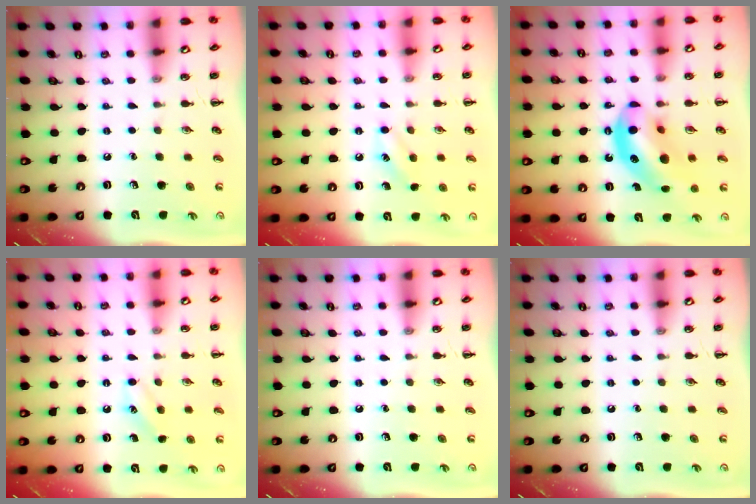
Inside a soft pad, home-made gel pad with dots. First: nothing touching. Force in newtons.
{"total": 8.7, "press": 8.5, "slide": 1.8}
{"total": 14.2, "press": 13.7, "slide": 3.6}
{"total": 7.5, "press": 7.2, "slide": 1.9}
{"total": 0.0}
{"total": 0.0}